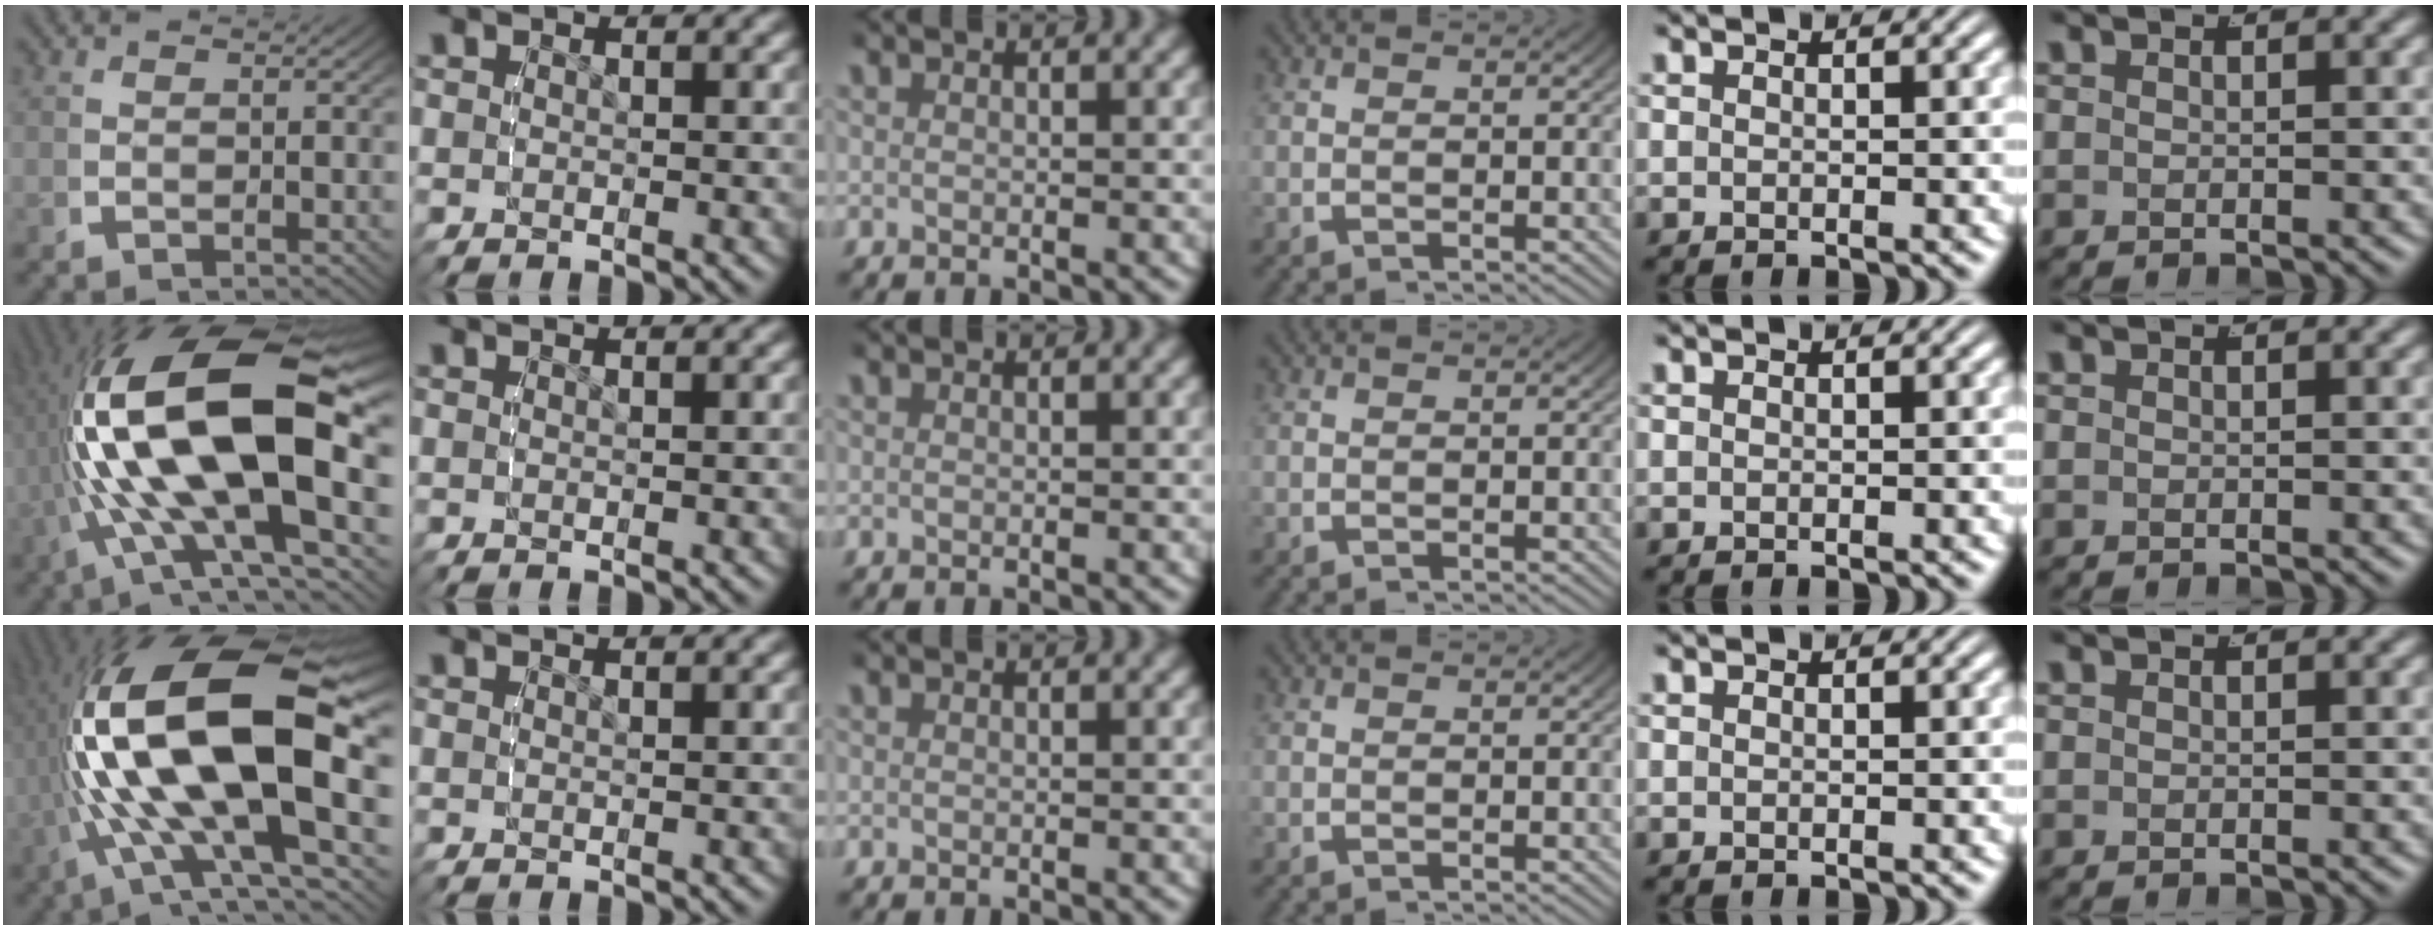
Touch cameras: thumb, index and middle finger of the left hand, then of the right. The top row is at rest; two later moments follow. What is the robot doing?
{"motion": "lift_and_place", "object": "toy banana"}